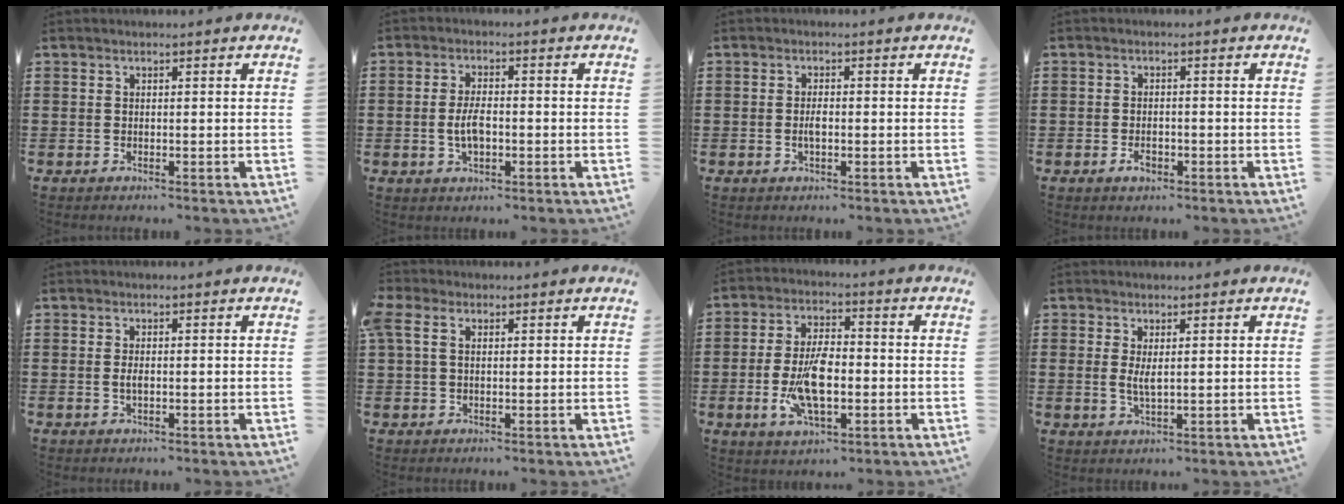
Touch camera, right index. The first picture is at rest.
{"total": 4.3, "force": [-0.6, 1.7, 3.9], "torque": [-0.079, 0.001, -0.012]}
{"total": 1.9, "force": [-0.3, 0.8, 1.8], "torque": [-0.033, 0.002, -0.006]}
{"total": 1.9, "force": [-0.8, 0.8, 1.4], "torque": [-0.028, -0.003, -0.014]}
{"total": 1.5, "force": [-0.2, 0.6, 1.4], "torque": [-0.034, -0.001, -0.006]}
{"total": 2.9, "force": [1.3, 2.0, 1.7], "torque": [-0.050, 0.009, 0.020]}
{"total": 9.0, "force": [-1.8, 4.0, 7.8], "torque": [-0.175, -0.003, -0.038]}
{"total": 2.5, "force": [0.6, 0.8, 2.4], "torque": [-0.048, 0.002, 0.010]}